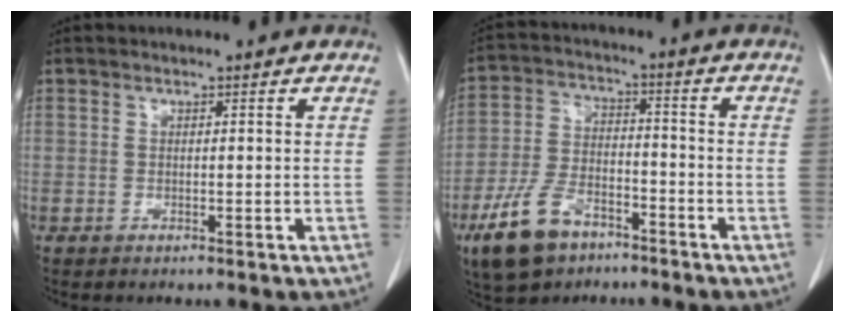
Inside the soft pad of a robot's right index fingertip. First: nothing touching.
{"total": 10.7, "force": [-6.7, 5.6, 6.1], "torque": [-0.137, -0.001, -0.122]}